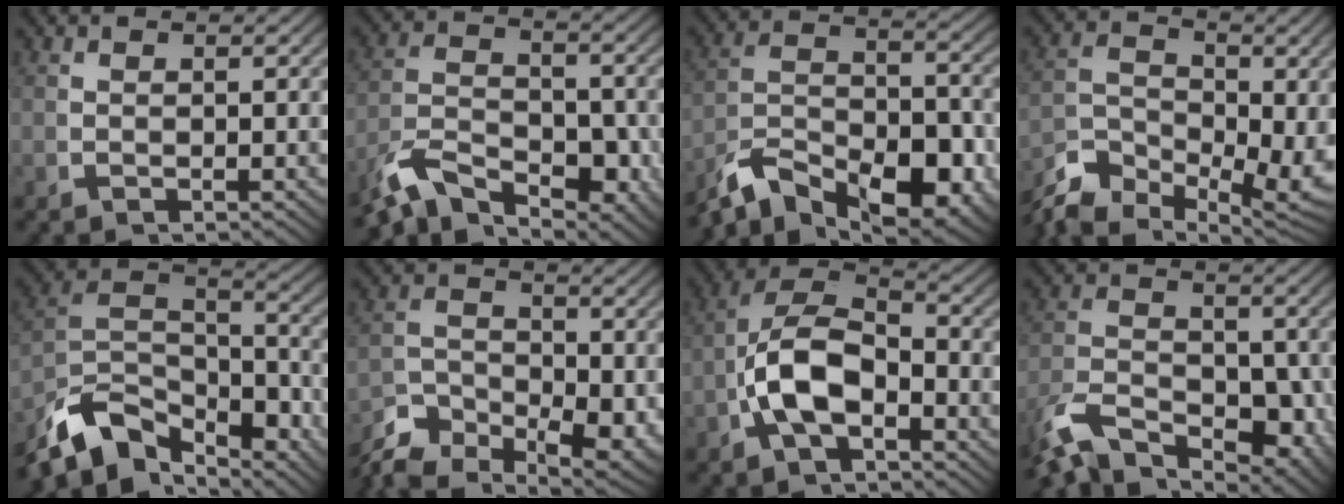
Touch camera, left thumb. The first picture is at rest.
{"total": 7.4, "force": [-3.6, 4.0, 5.1], "torque": [-0.086, -0.031, -0.059]}
{"total": 11.4, "force": [-4.1, 6.9, 8.1], "torque": [-0.163, -0.052, -0.052]}
{"total": 7.7, "force": [-4.0, 4.3, 4.9], "torque": [-0.082, -0.045, -0.059]}
{"total": 11.3, "force": [-3.4, 7.2, 8.0], "torque": [-0.183, -0.048, -0.041]}
{"total": 6.3, "force": [-4.0, 3.4, 3.4], "torque": [-0.045, -0.035, -0.064]}
{"total": 10.2, "force": [-1.6, 7.2, 7.0], "torque": [-0.166, -0.034, -0.018]}
{"total": 8.2, "force": [-4.3, 4.7, 5.2], "torque": [-0.084, -0.037, -0.066]}